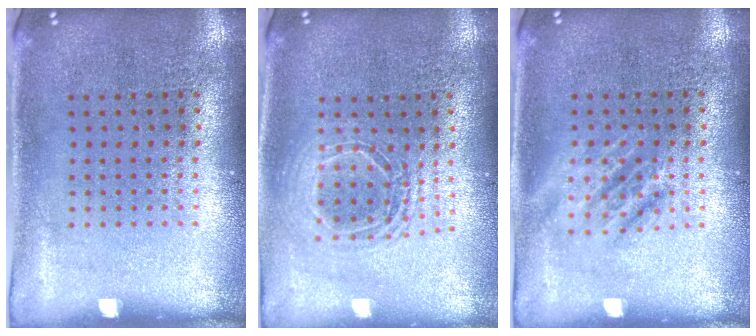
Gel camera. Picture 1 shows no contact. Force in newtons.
{"total": 1.7, "press": 1.4, "slide": 0.9}
{"total": 1.1, "press": 1.1, "slide": 0.2}